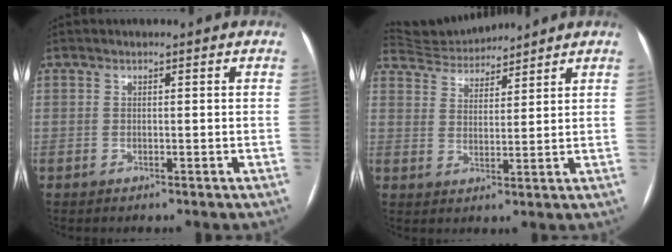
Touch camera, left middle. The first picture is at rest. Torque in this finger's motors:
{"motor_torque": [-0.08, -0.11, -0.19, -0.05]}